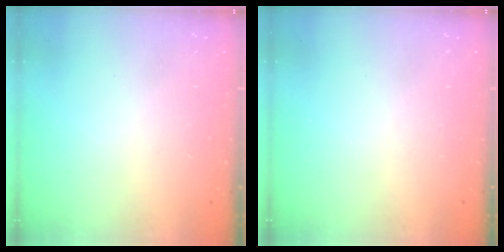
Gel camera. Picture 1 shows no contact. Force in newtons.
{"total": 0.0}